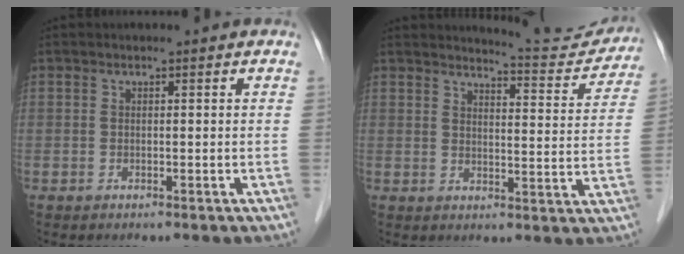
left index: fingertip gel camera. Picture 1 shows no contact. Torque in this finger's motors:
{"motor_torque": [0.97, -1.17, 0.12, 0.00]}